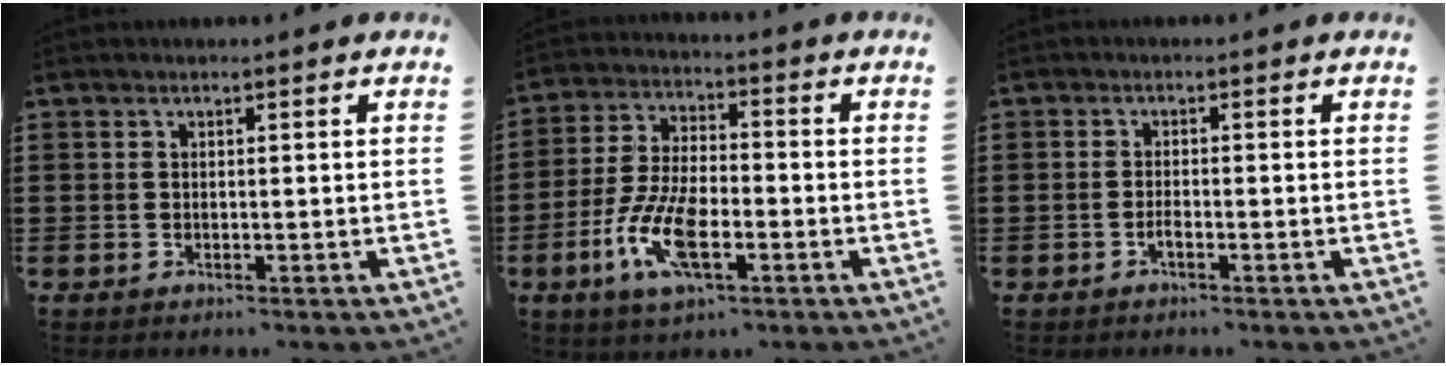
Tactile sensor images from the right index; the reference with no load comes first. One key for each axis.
{"total": 10.1, "fx": -3.9, "fy": 4.0, "fz": 8.5, "tx": -0.197, "ty": -0.010, "tz": -0.075}
{"total": 1.3, "fx": -0.9, "fy": 0.2, "fz": 1.0, "tx": -0.020, "ty": -0.004, "tz": -0.015}